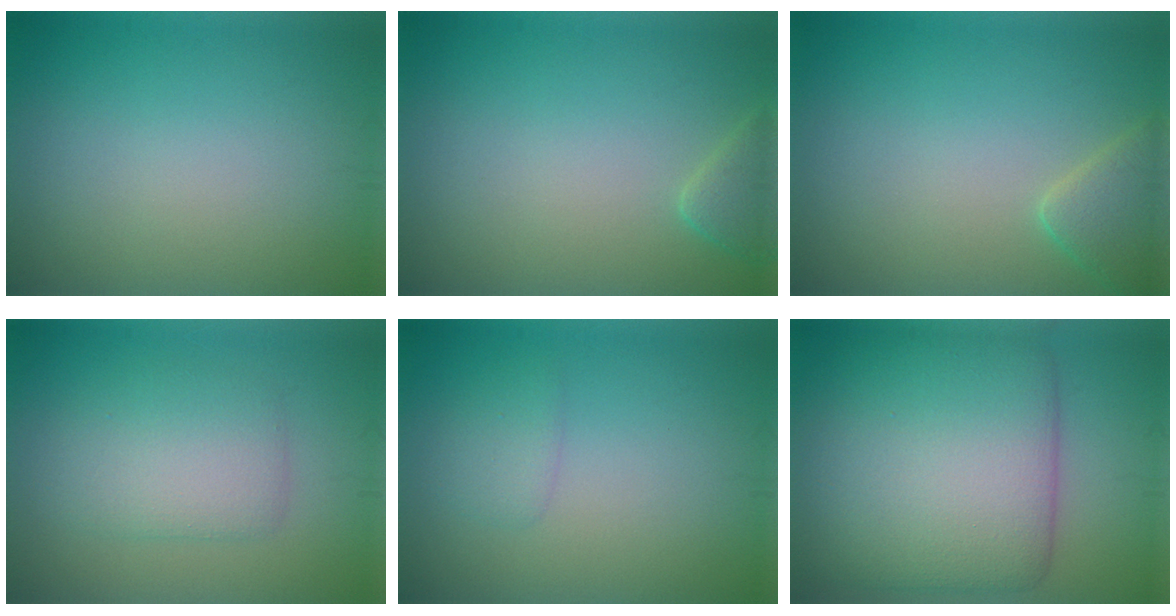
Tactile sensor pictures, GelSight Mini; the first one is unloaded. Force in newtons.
{"total": 1.8, "press": 1.8, "slide": 0.2}
{"total": 2.8, "press": 2.8, "slide": 0.1}
{"total": 4.0, "press": 4.0, "slide": 0.1}
{"total": 1.4, "press": 1.4, "slide": 0.1}
{"total": 12.5, "press": 12.5, "slide": 0.4}